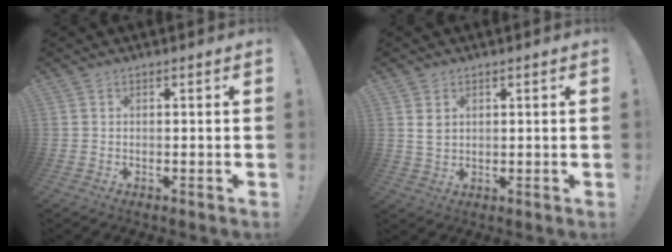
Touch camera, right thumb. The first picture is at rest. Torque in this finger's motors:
{"motor_torque": [-0.30, 0.24, -0.05, 0.19, -0.08]}